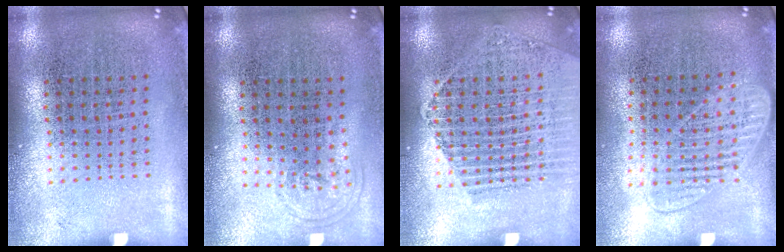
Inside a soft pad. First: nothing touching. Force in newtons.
{"total": 0.7, "press": 0.5, "slide": 0.5}
{"total": 1.7, "press": 1.6, "slide": 0.4}
{"total": 1.4, "press": 1.2, "slide": 0.6}